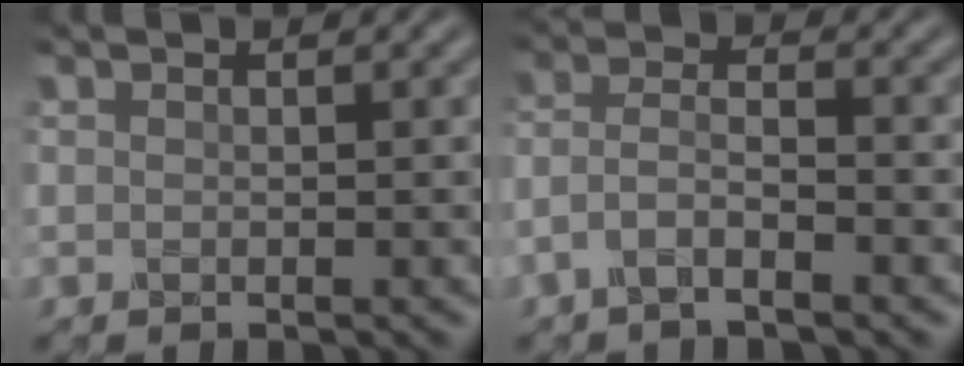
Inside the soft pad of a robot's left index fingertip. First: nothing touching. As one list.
[{"total": 3.2, "force": [-1.8, 0.9, 2.5], "torque": [-0.055, 0.007, -0.044]}]